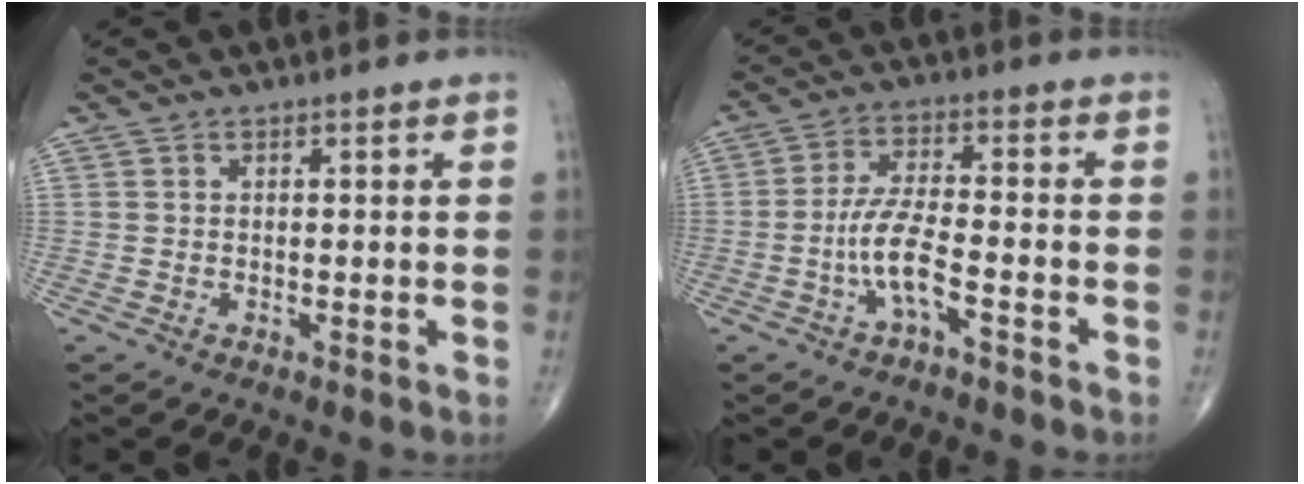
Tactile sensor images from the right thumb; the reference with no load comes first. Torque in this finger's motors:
{"motor_torque": [3.05, 1.96, 0.89, -0.13, 0.31]}